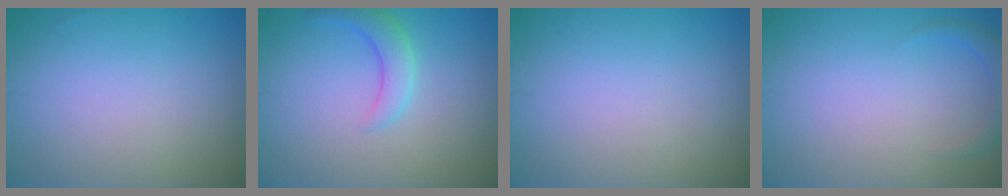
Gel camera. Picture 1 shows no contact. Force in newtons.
{"total": 2.6, "press": 2.6, "slide": 0.1}
{"total": 0.0}
{"total": 1.5, "press": 1.5, "slide": 0.2}